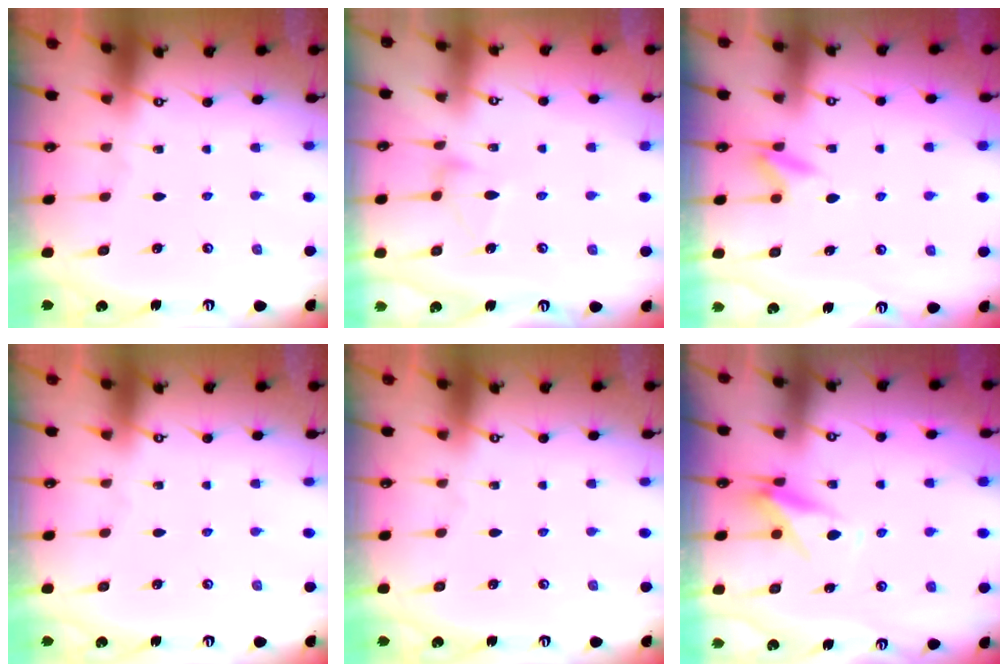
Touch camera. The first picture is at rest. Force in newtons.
{"total": 8.8, "press": 8.8, "slide": 0.2}
{"total": 5.8, "press": 5.7, "slide": 0.7}
{"total": 0.0}
{"total": 0.0}
{"total": 7.1, "press": 7.0, "slide": 1.3}